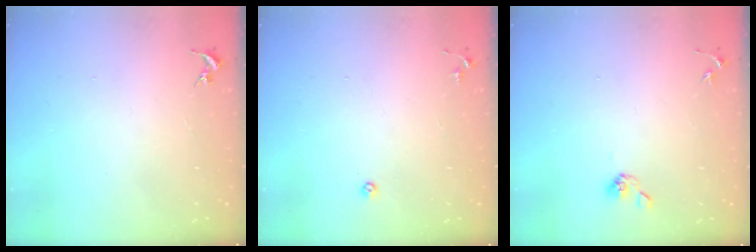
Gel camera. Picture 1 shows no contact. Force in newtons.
{"total": 3.5, "press": 3.4, "slide": 0.7}
{"total": 5.0, "press": 4.7, "slide": 1.7}